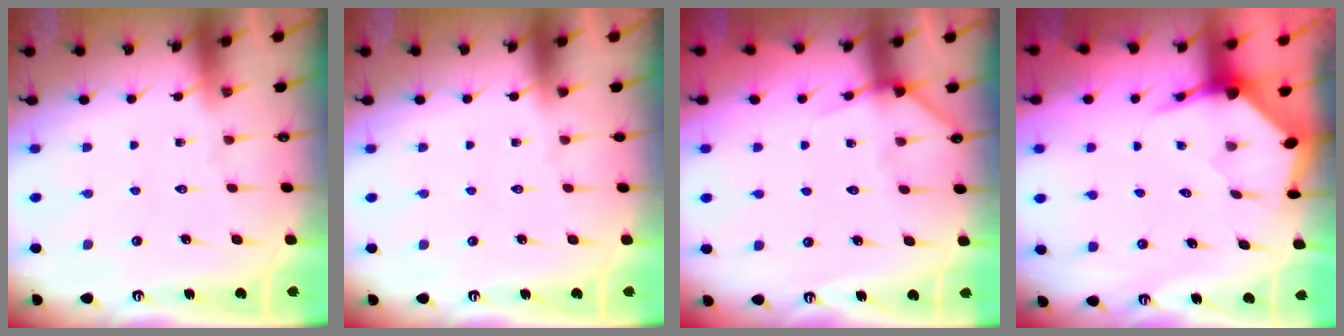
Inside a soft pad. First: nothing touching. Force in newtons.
{"total": 0.0}
{"total": 5.1, "press": 5.1, "slide": 0.4}
{"total": 3.6, "press": 3.5, "slide": 0.4}